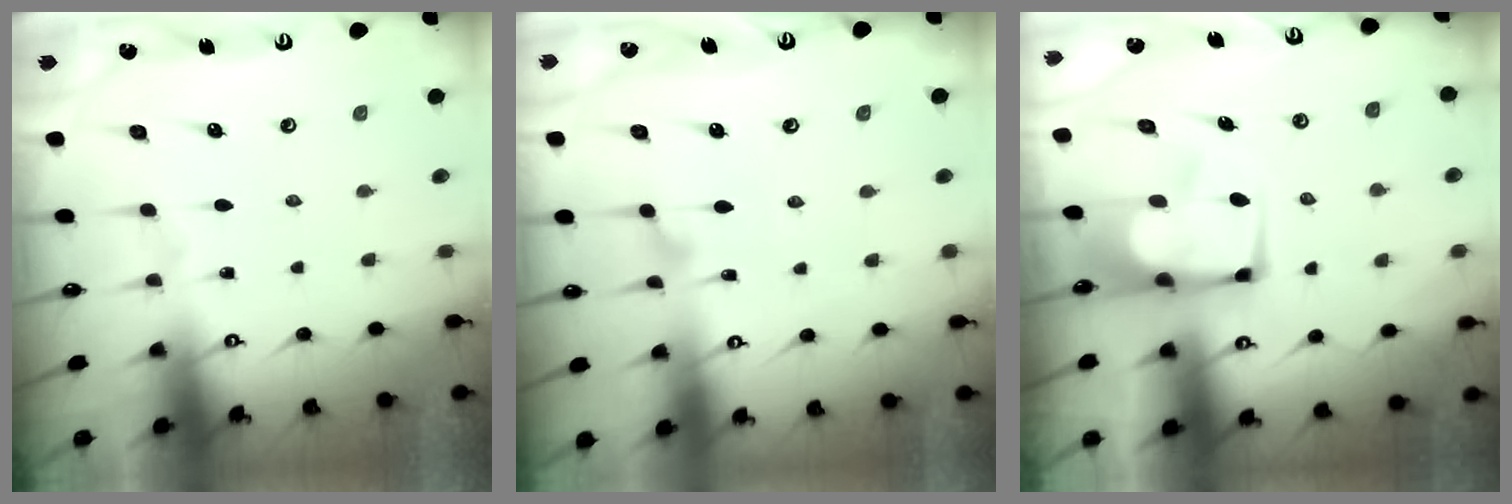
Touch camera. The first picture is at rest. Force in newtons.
{"total": 3.1, "press": 3.1, "slide": 0.4}
{"total": 2.4, "press": 2.3, "slide": 0.8}